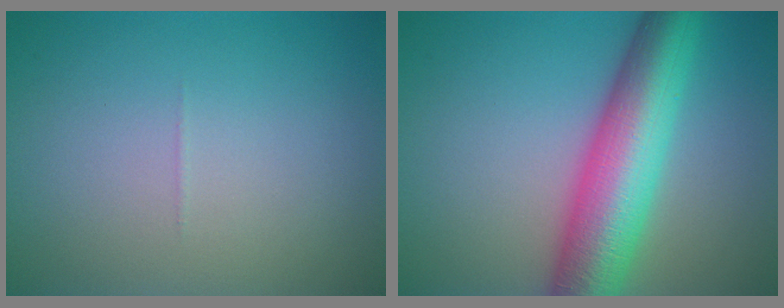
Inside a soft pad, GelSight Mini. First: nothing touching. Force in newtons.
{"total": 10.0, "press": 10.0, "slide": 0.2}